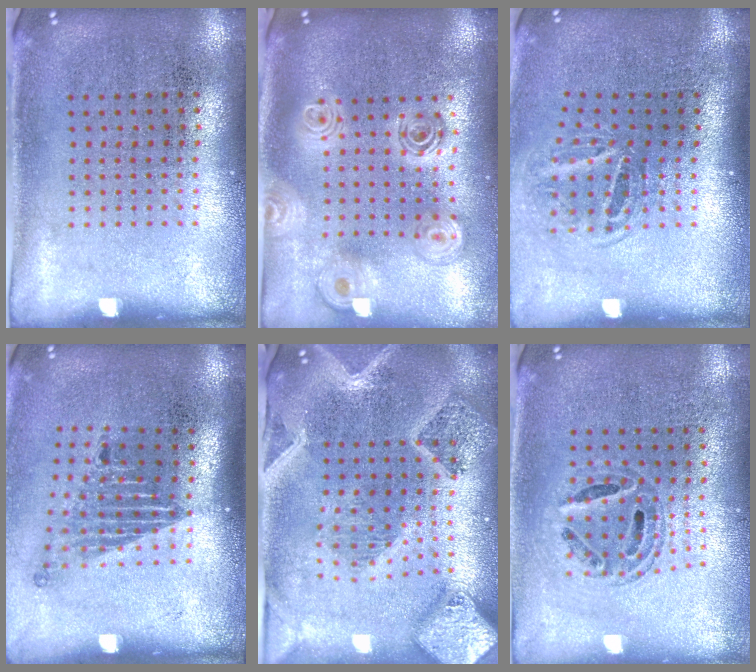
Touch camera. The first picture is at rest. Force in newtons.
{"total": 2.3, "press": 1.8, "slide": 1.4}
{"total": 1.8, "press": 1.2, "slide": 1.4}
{"total": 1.7, "press": 1.2, "slide": 1.2}
{"total": 3.5, "press": 2.9, "slide": 2.0}
{"total": 0.6, "press": 0.6, "slide": 0.2}